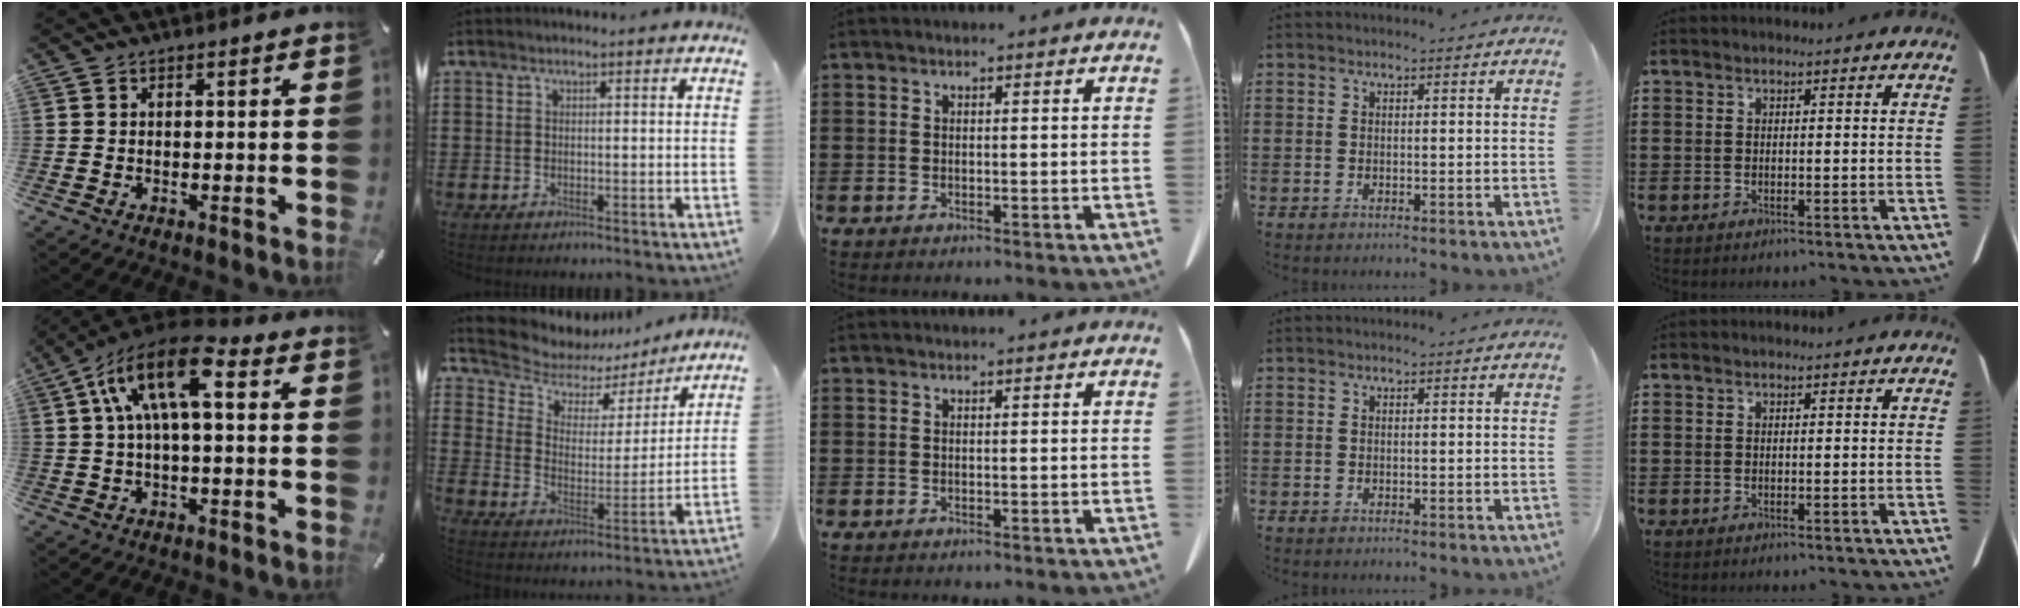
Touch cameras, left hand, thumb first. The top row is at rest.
{"thumb": {"total": 14.9, "force": [3.4, 6.4, 13.0], "torque": [-0.253, -0.001, 0.059]}, "index": {"total": 5.8, "force": [4.7, 3.3, 1.1], "torque": [-0.057, -0.029, 0.079]}}